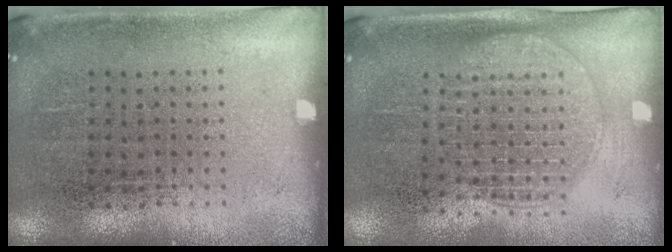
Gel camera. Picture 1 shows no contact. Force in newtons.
{"total": 1.6, "press": 1.4, "slide": 0.8}